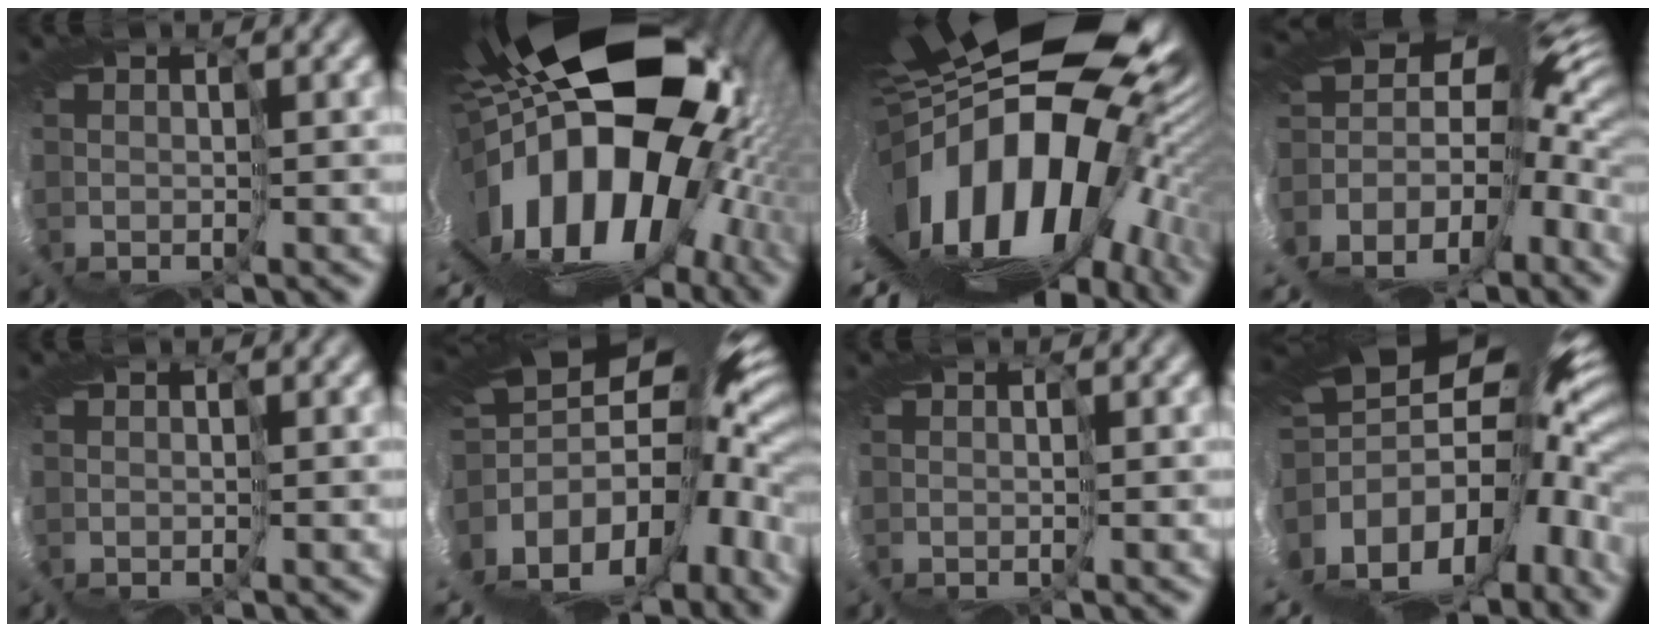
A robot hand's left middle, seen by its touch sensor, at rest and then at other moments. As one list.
[{"total": 20.5, "force": [-0.9, 12.5, 16.2], "torque": [-0.288, -0.047, -0.050]}, {"total": 19.1, "force": [-2.1, 11.1, 15.4], "torque": [-0.251, -0.058, -0.061]}, {"total": 13.1, "force": [-4.3, 7.1, 10.1], "torque": [-0.145, -0.010, -0.058]}, {"total": 0.0}, {"total": 14.9, "force": [-4.2, 8.2, 11.7], "torque": [-0.204, -0.056, -0.058]}, {"total": 0.0}, {"total": 16.6, "force": [-5.1, 9.3, 12.7], "torque": [-0.226, -0.061, -0.076]}]